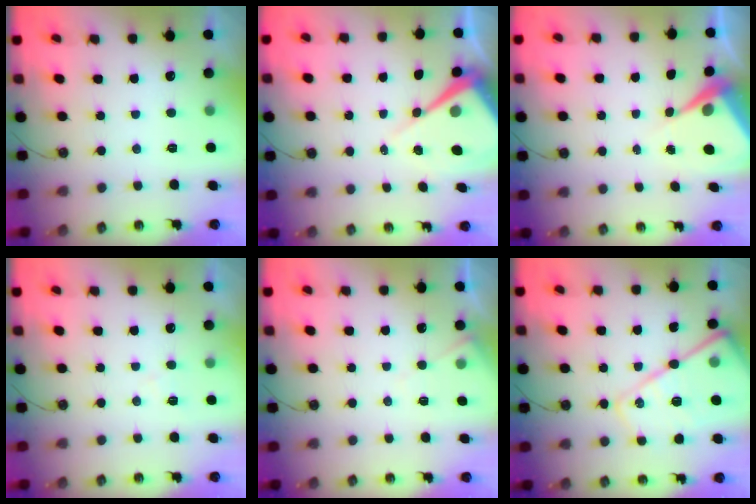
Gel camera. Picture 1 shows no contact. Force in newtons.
{"total": 10.8, "press": 10.7, "slide": 0.7}
{"total": 6.0, "press": 6.0, "slide": 0.3}
{"total": 5.3, "press": 5.2, "slide": 0.7}
{"total": 6.1, "press": 6.1, "slide": 0.8}
{"total": 18.7, "press": 18.6, "slide": 1.9}